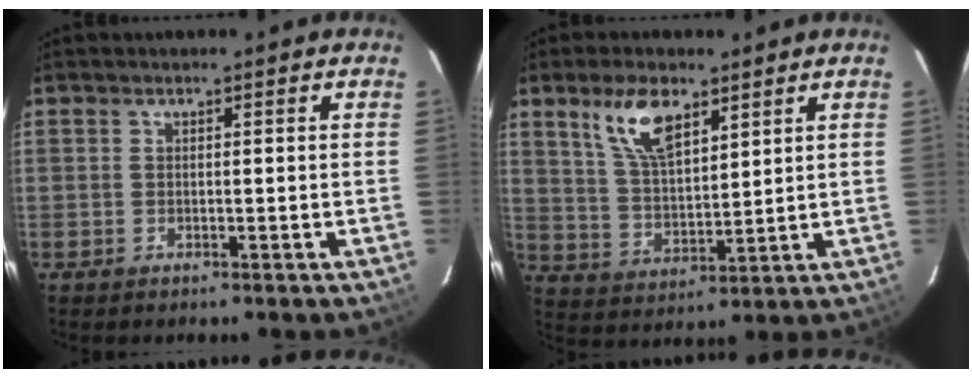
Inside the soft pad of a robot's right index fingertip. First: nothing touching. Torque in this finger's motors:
{"motor_torque": [0.62, 0.60, 0.40, 0.12]}